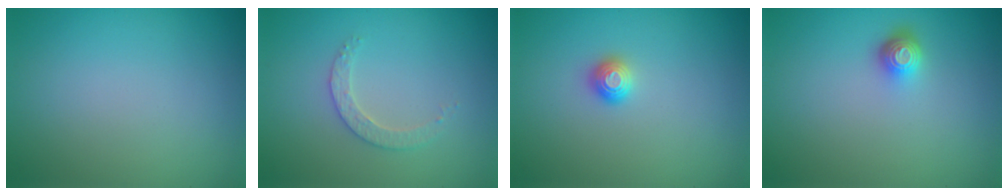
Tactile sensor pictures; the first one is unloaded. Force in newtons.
{"total": 1.9, "press": 1.8, "slide": 0.6}
{"total": 1.1, "press": 1.1, "slide": 0.1}
{"total": 1.7, "press": 1.3, "slide": 1.1}